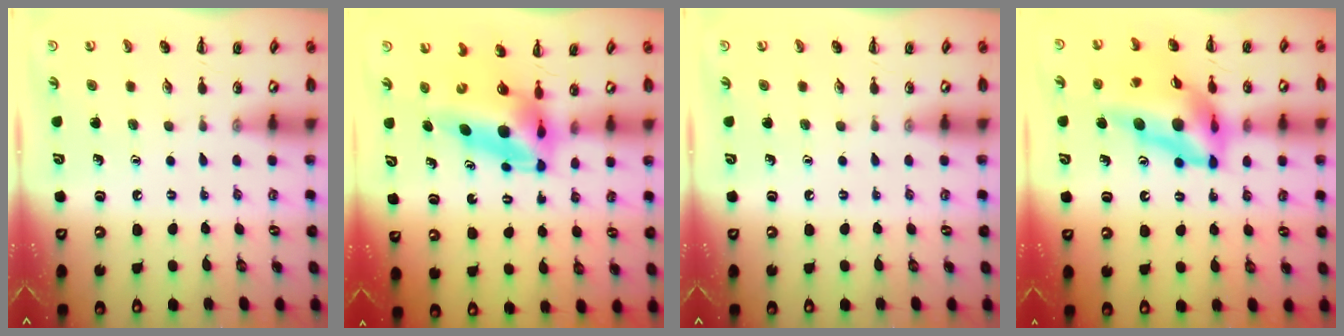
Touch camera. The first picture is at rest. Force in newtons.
{"total": 8.3, "press": 7.9, "slide": 2.4}
{"total": 0.0}
{"total": 16.7, "press": 15.8, "slide": 5.4}